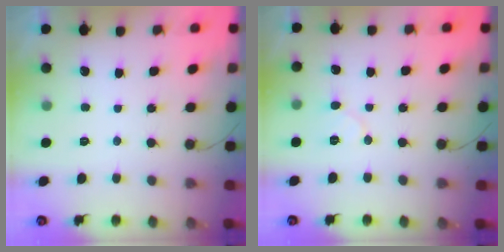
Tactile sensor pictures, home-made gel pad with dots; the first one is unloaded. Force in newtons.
{"total": 5.6, "press": 5.6, "slide": 0.7}